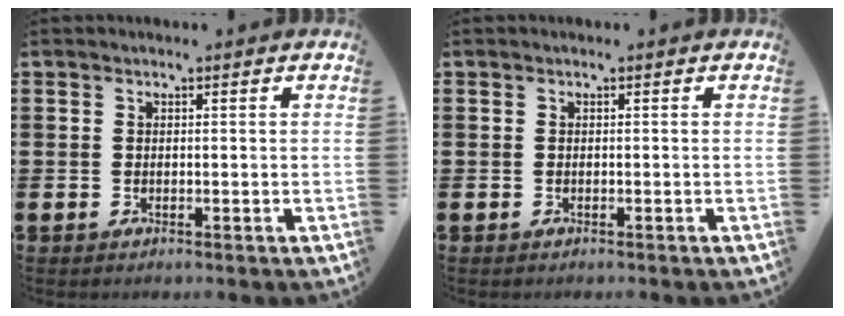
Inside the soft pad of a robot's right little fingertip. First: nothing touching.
{"total": 0.0}